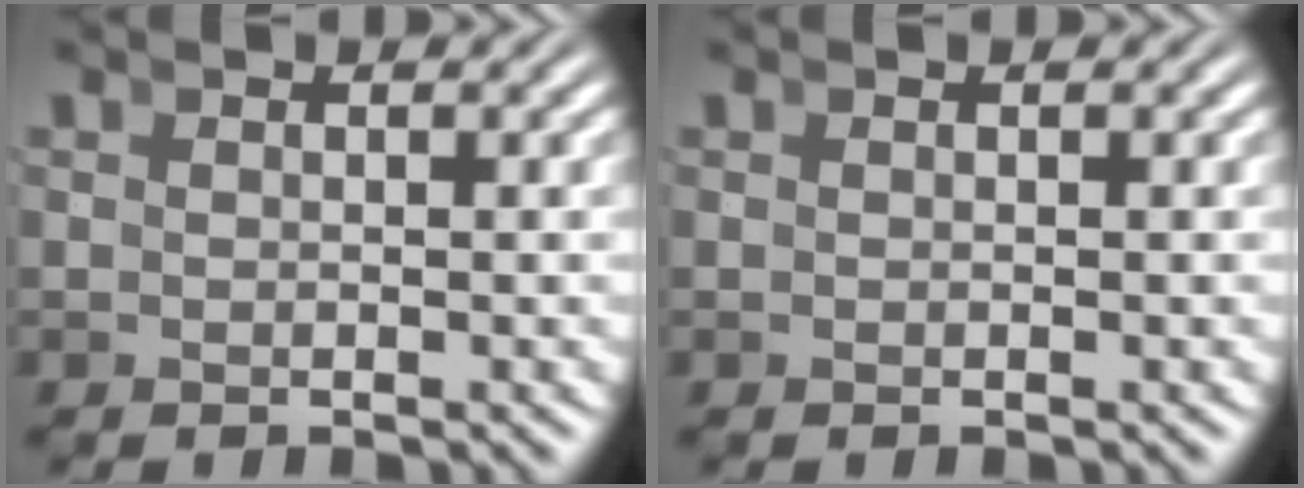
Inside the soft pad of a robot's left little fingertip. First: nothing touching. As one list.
[{"total": 0.0}]